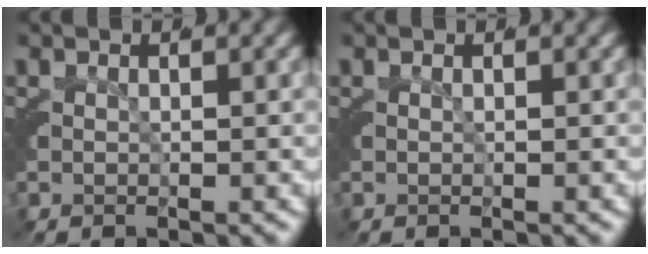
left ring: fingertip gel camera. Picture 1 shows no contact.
{"total": 0.0}